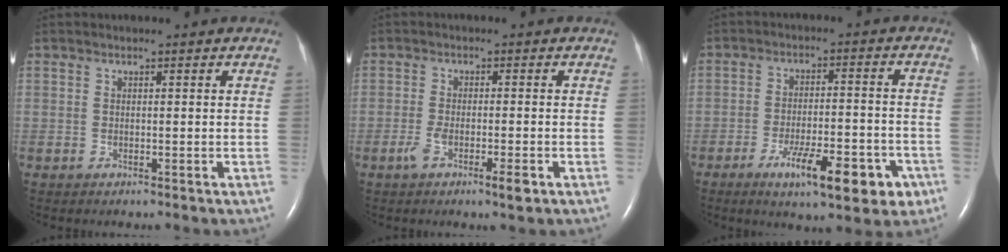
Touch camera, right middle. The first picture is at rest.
{"total": 4.1, "force": [-2.0, 0.6, 3.5], "torque": [-0.066, -0.005, -0.036]}
{"total": 11.7, "force": [-6.3, 3.1, 9.4], "torque": [-0.136, 0.000, -0.086]}